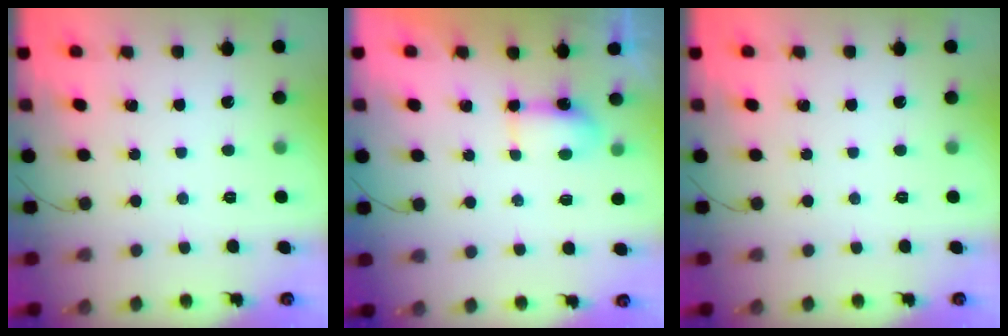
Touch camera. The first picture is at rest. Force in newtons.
{"total": 4.2, "press": 4.1, "slide": 0.8}
{"total": 0.0}